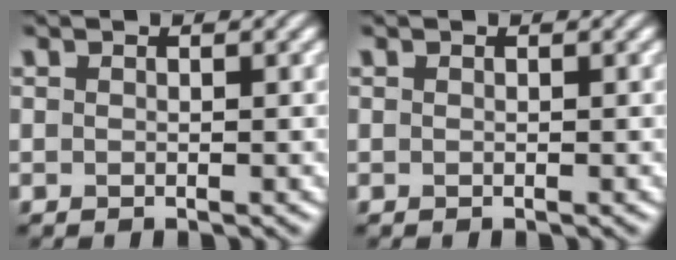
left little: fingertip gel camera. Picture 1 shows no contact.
{"total": 0.0}